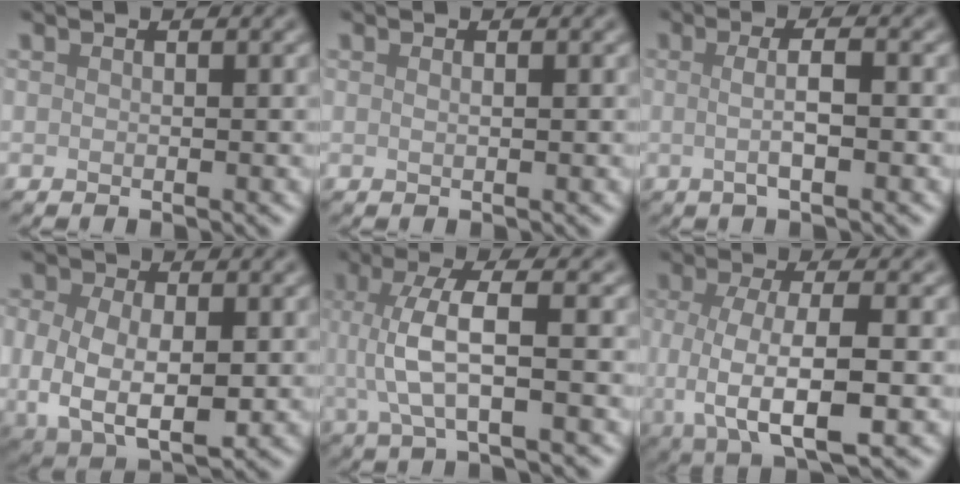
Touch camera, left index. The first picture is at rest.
{"total": 0.5, "force": [0.2, 0.1, 0.5], "torque": [-0.010, 0.002, 0.002]}
{"total": 3.1, "force": [-0.1, 0.7, 3.0], "torque": [-0.050, -0.001, -0.003]}
{"total": 7.4, "force": [-0.4, 5.0, 5.4], "torque": [-0.117, -0.016, 0.002]}
{"total": 5.1, "force": [0.3, 1.3, 4.9], "torque": [-0.108, 0.005, 0.005]}
{"total": 7.2, "force": [-0.9, 2.7, 6.6], "torque": [-0.129, -0.012, -0.016]}